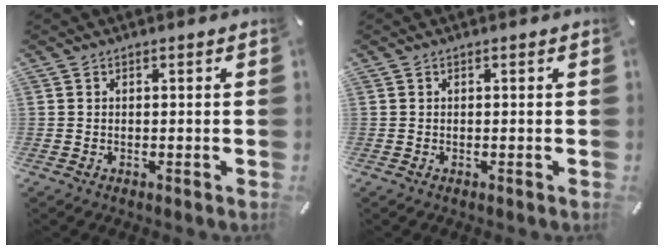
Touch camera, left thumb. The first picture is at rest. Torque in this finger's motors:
{"motor_torque": [0.00, 0.00, 0.00, 0.00, 0.00]}